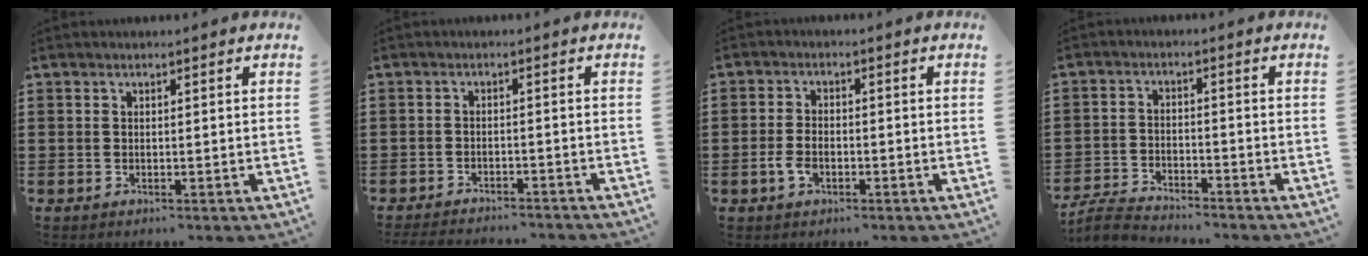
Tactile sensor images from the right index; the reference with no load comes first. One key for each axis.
{"total": 2.7, "fx": -2.6, "fy": -0.1, "fz": 0.2, "tx": -0.009, "ty": -0.004, "tz": -0.054}
{"total": 3.4, "fx": -1.4, "fy": 1.7, "fz": 2.5, "tx": -0.061, "ty": -0.006, "tz": -0.028}
{"total": 3.8, "fx": -3.7, "fy": 0.4, "fz": 0.7, "tx": -0.031, "ty": -0.003, "tz": -0.080}